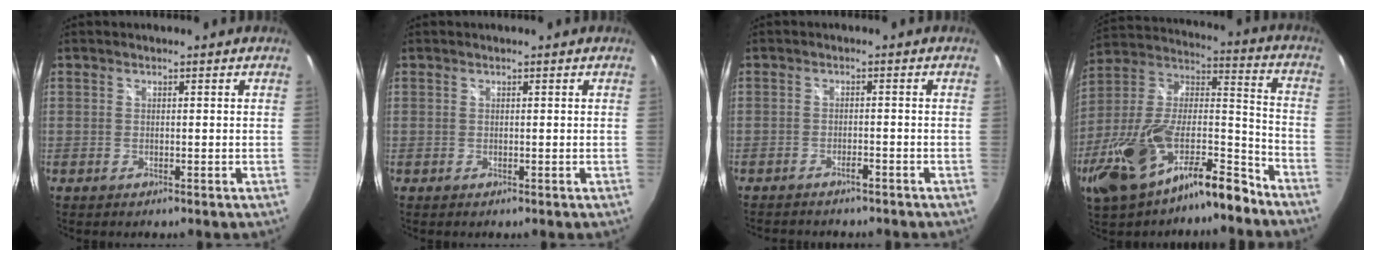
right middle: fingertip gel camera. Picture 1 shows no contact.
{"total": 0.0}
{"total": 3.8, "force": [-3.3, 0.8, 1.6], "torque": [-0.039, -0.006, -0.049]}
{"total": 23.1, "force": [-15.3, 8.4, 15.1], "torque": [-0.285, -0.007, -0.261]}